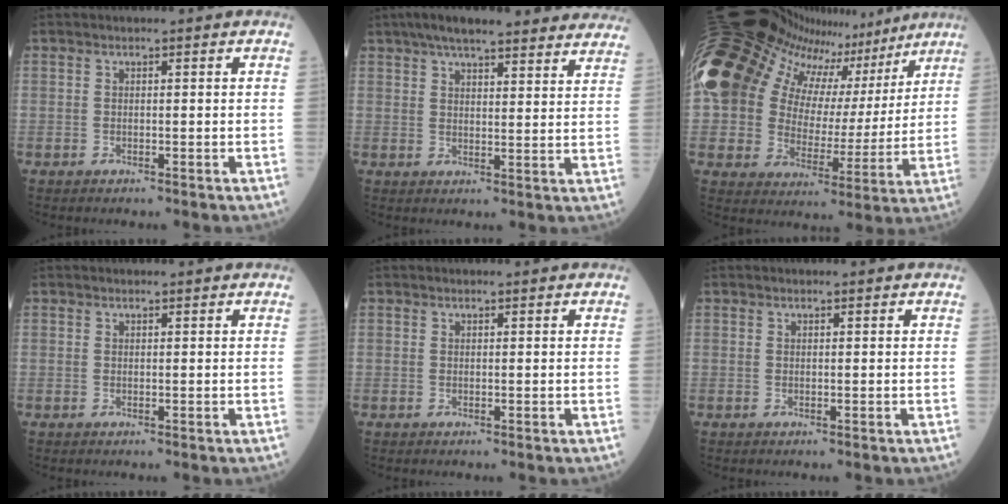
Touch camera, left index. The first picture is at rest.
{"total": 20.4, "force": [17.6, 3.6, 9.7], "torque": [-0.130, 0.038, 0.221]}
{"total": 28.8, "force": [17.5, 16.3, 16.0], "torque": [-0.321, 0.104, 0.278]}
{"total": 5.1, "force": [5.0, 0.5, 1.0], "torque": [-0.008, 0.030, 0.060]}
{"total": 1.7, "force": [1.7, 0.1, 0.1], "torque": [-0.007, 0.009, 0.023]}
{"total": 1.5, "force": [1.4, 0.1, 0.0], "torque": [-0.007, 0.008, 0.020]}